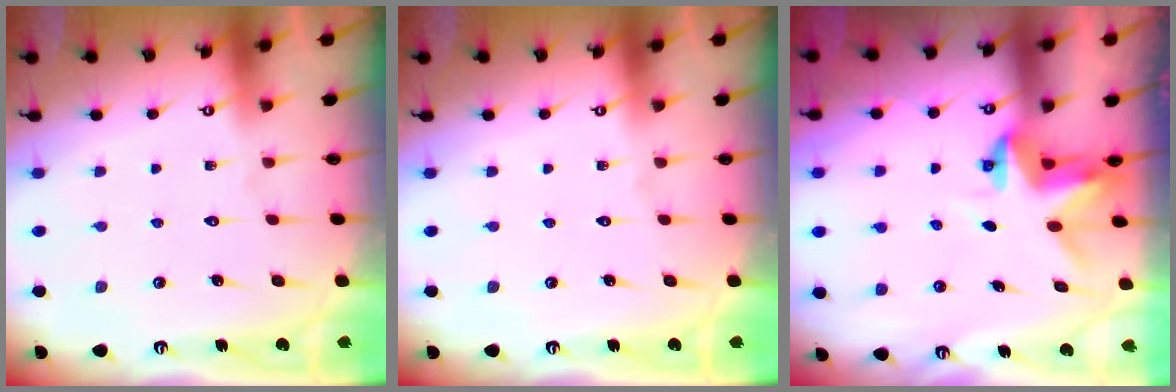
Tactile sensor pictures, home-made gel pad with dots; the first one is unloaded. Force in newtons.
{"total": 0.0}
{"total": 3.3, "press": 3.3, "slide": 0.2}